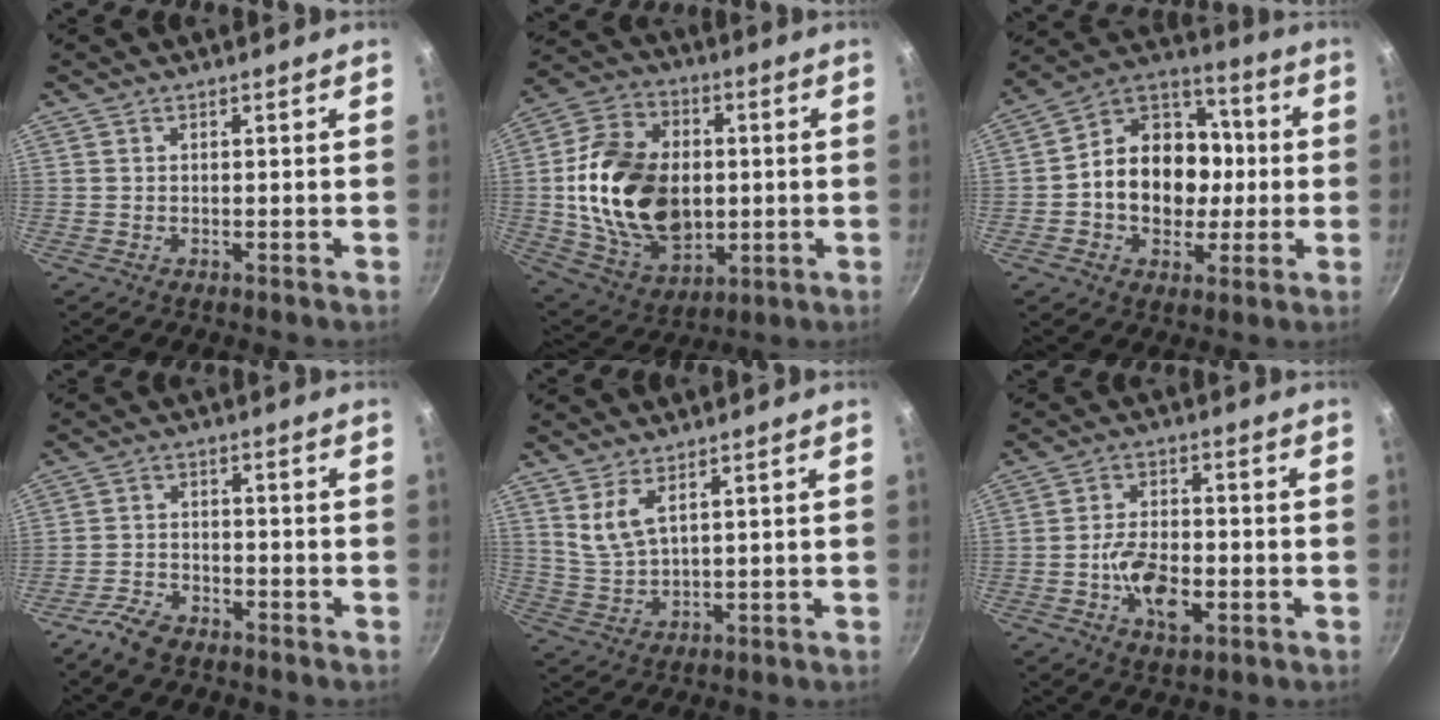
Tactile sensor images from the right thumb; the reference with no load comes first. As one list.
[{"total": 23.3, "force": [0.0, 16.3, 16.6], "torque": [-0.276, 0.009, 0.008]}, {"total": 17.8, "force": [-1.0, 14.0, 11.0], "torque": [-0.139, 0.033, -0.032]}, {"total": 5.5, "force": [-4.3, 2.3, 2.5], "torque": [-0.051, 0.031, -0.086]}, {"total": 5.5, "force": [2.9, 2.2, 4.1], "torque": [-0.079, -0.028, 0.068]}, {"total": 9.6, "force": [-2.8, 5.1, 7.6], "torque": [-0.125, 0.018, -0.050]}]